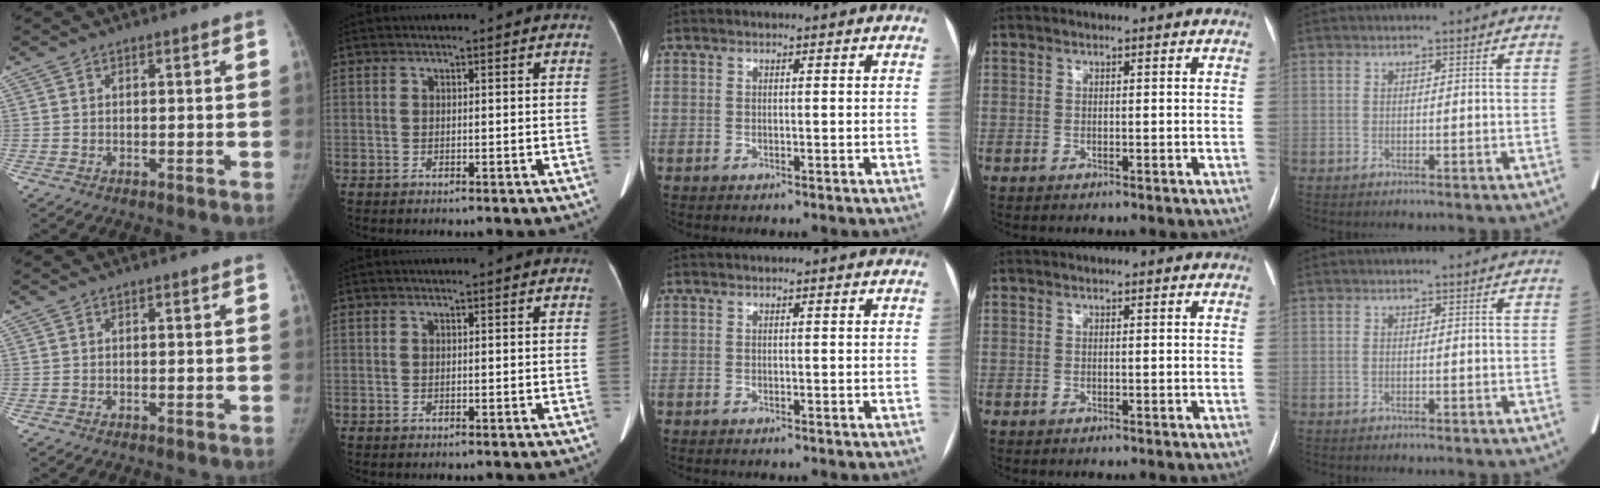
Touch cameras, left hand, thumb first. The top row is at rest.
{}